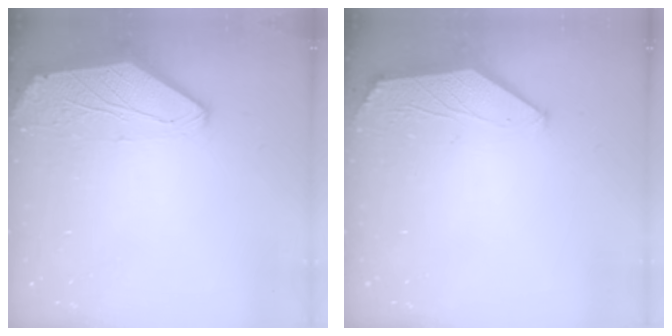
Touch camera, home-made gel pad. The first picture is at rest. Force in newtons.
{"total": 1.5, "press": 1.5, "slide": 0.4}